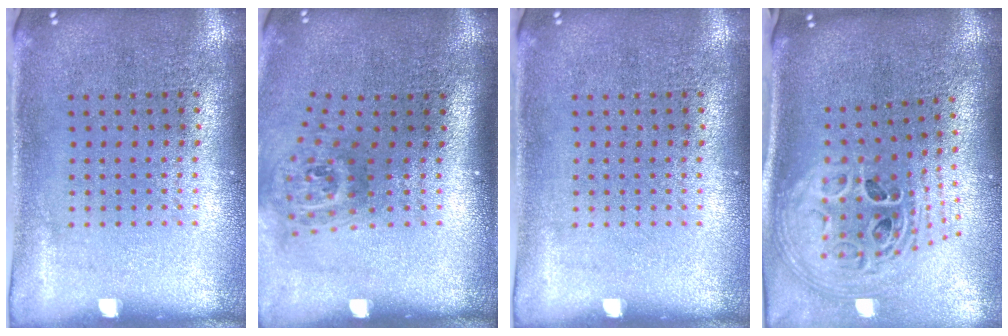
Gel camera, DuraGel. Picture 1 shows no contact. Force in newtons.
{"total": 1.8, "press": 1.2, "slide": 1.3}
{"total": 0.0}
{"total": 2.9, "press": 2.0, "slide": 2.0}